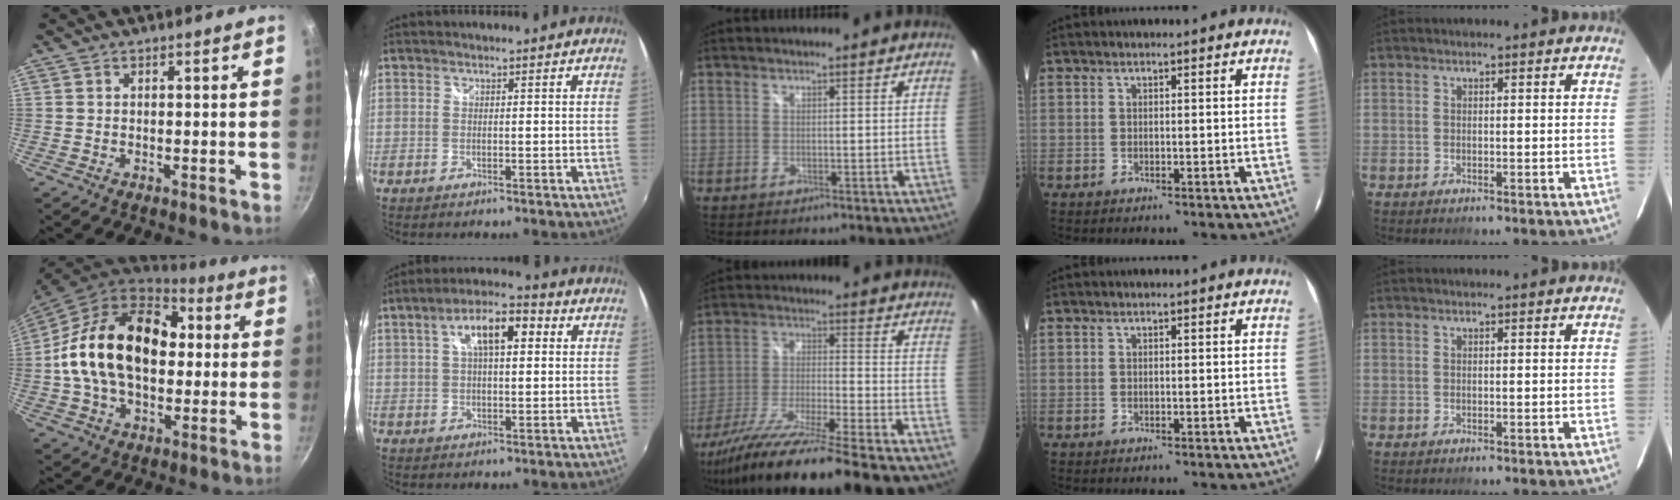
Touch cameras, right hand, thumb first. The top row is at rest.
{"thumb": {"total": 22.8, "force": [1.9, 15.4, 16.7], "torque": [-0.264, 0.036, 0.022]}, "index": {"total": 9.6, "force": [2.7, 3.9, 8.3], "torque": [-0.138, 0.027, 0.042]}, "middle": {"total": 20.4, "force": [-16.8, -0.9, 11.6], "torque": [-0.214, -0.063, -0.280]}}